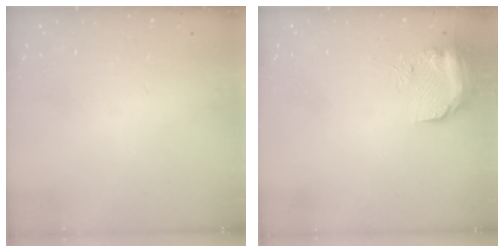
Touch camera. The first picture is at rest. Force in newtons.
{"total": 17.0, "press": 11.4, "slide": 12.7}